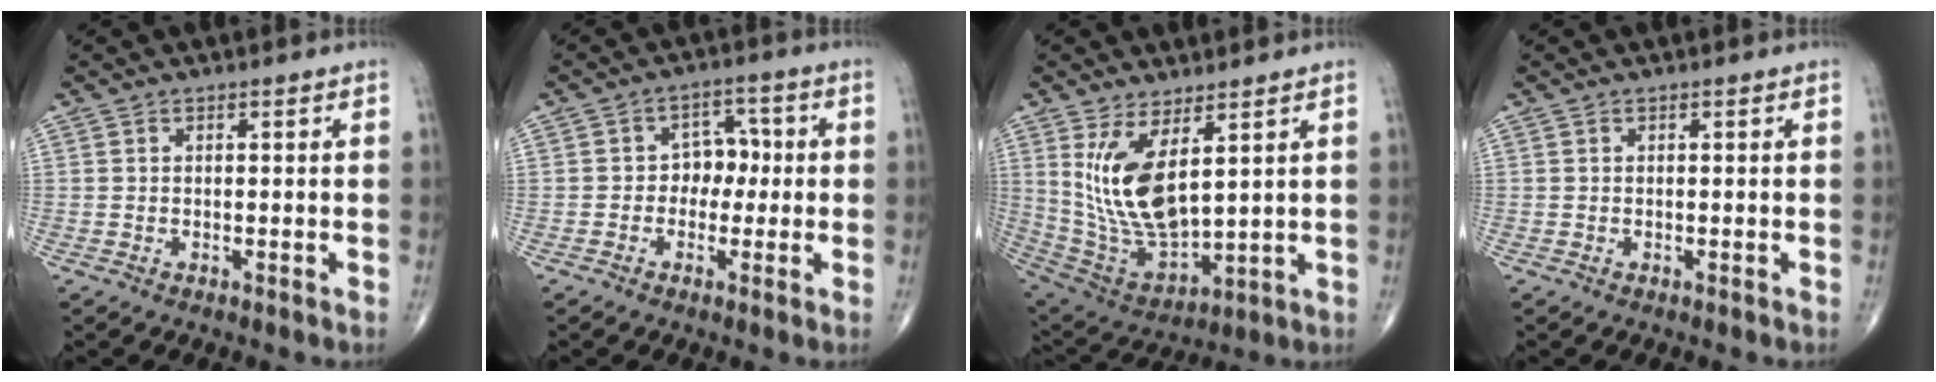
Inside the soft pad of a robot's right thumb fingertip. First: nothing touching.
{"total": 5.5, "force": [-0.4, 4.3, 3.4], "torque": [-0.012, 0.019, -0.016]}
{"total": 14.1, "force": [4.8, 6.2, 11.8], "torque": [-0.224, -0.034, 0.117]}
{"total": 0.0}